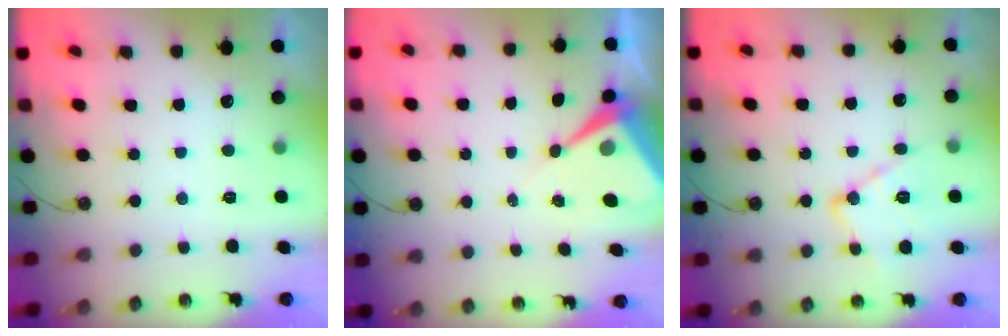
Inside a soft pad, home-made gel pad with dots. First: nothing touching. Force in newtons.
{"total": 9.0, "press": 8.9, "slide": 0.8}
{"total": 12.1, "press": 12.1, "slide": 0.8}